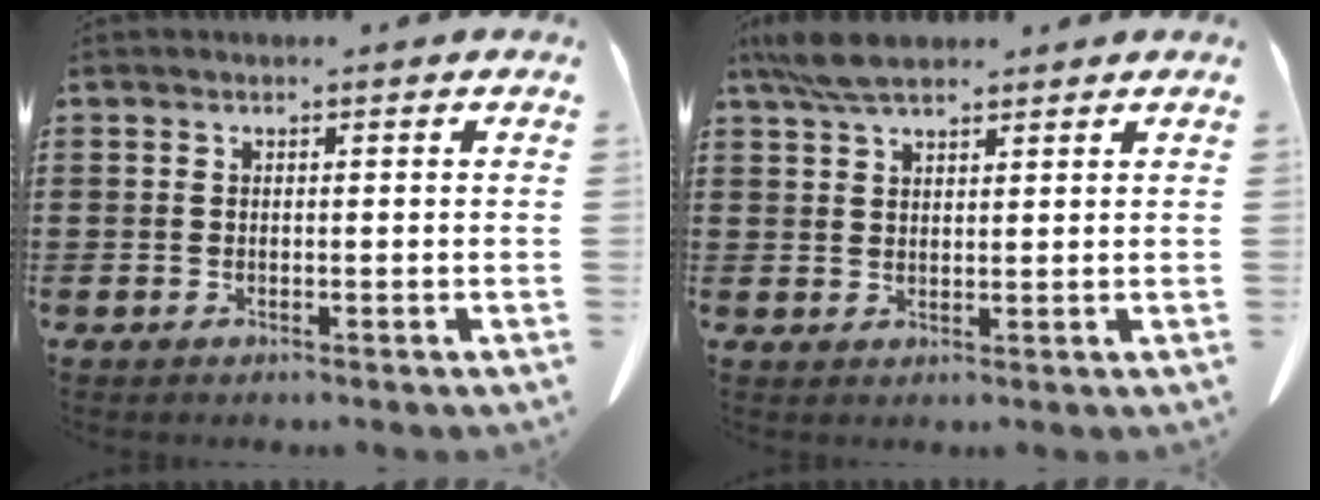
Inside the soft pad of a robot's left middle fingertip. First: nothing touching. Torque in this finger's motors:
{"motor_torque": [0.99, 0.55, 0.46, 0.14]}